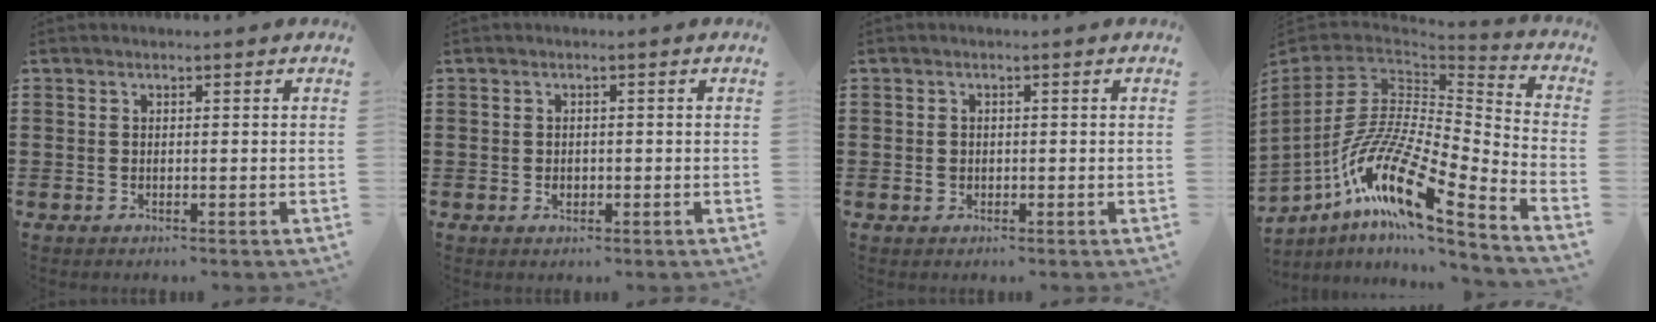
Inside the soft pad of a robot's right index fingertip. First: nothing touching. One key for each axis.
{"total": 1.1, "fx": -0.2, "fy": 0.8, "fz": 0.7, "tx": -0.015, "ty": 0.004, "tz": -0.005}
{"total": 1.2, "fx": -0.1, "fy": 1.0, "fz": 0.5, "tx": -0.014, "ty": 0.006, "tz": -0.004}
{"total": 15.8, "fx": -8.2, "fy": 4.2, "fz": 12.8, "tx": -0.288, "ty": -0.016, "tz": -0.168}